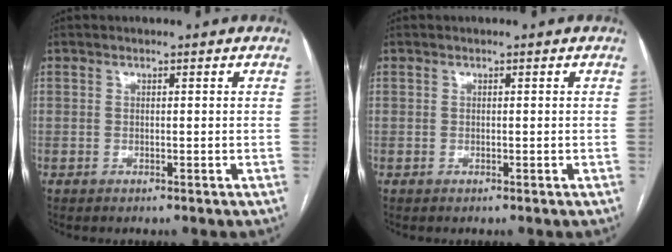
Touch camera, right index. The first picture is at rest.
{"total": 0.0}